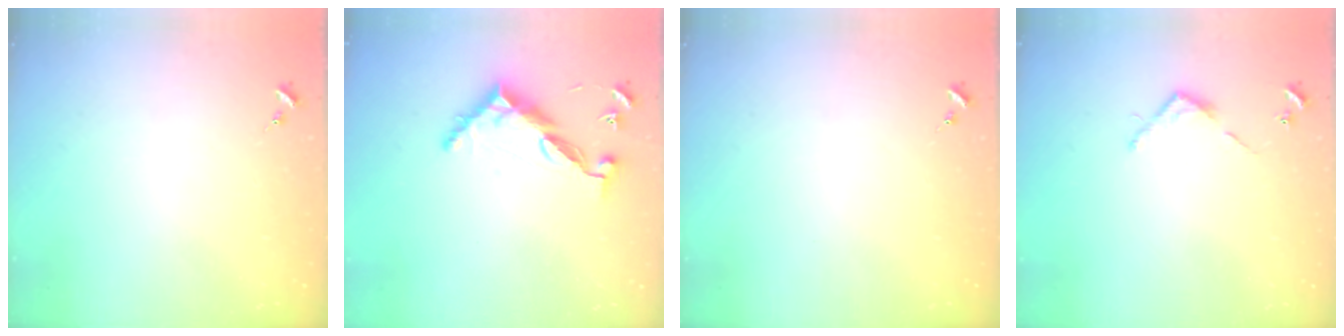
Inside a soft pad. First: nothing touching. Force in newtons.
{"total": 9.0, "press": 9.0, "slide": 0.8}
{"total": 0.0}
{"total": 3.7, "press": 3.7, "slide": 0.2}